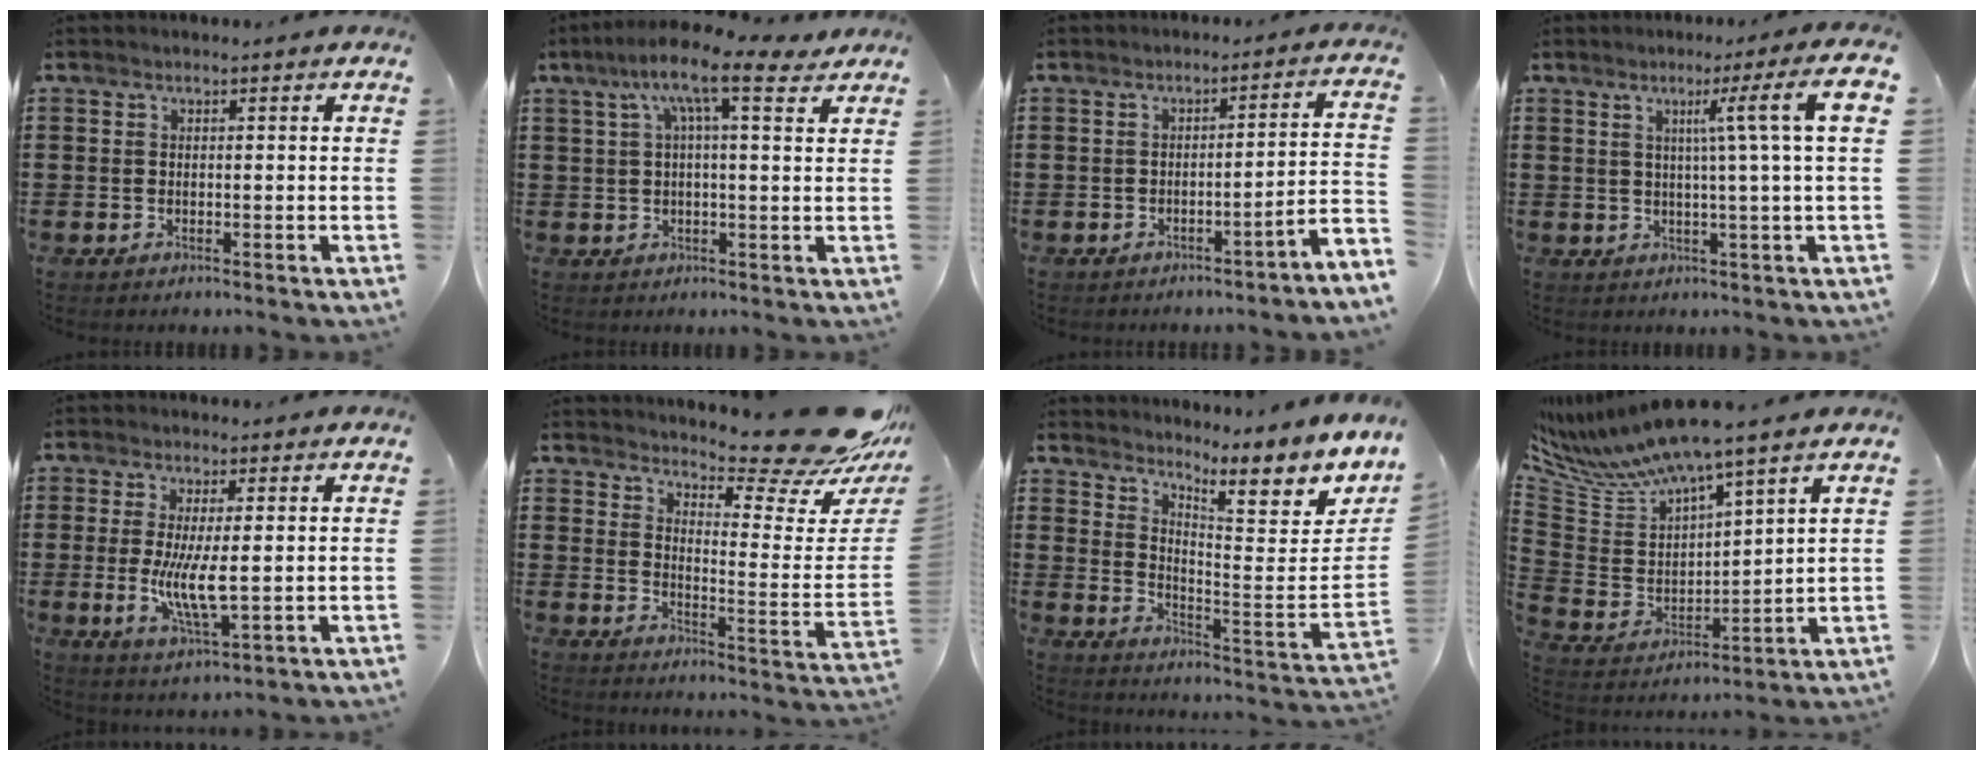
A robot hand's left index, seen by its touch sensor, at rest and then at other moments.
{"total": 9.1, "force": [5.4, 1.7, 7.1], "torque": [-0.145, -0.005, 0.091]}
{"total": 2.6, "force": [-2.1, -0.9, 1.2], "torque": [-0.025, -0.015, -0.050]}
{"total": 8.3, "force": [2.5, -0.6, 7.9], "torque": [-0.140, -0.004, 0.031]}
{"total": 6.9, "force": [0.0, 1.8, 6.7], "torque": [-0.127, -0.010, -0.004]}
{"total": 11.9, "force": [10.8, 0.4, 5.0], "torque": [-0.076, -0.098, 0.176]}
{"total": 6.1, "force": [4.9, 0.9, 3.6], "torque": [-0.057, -0.064, 0.068]}
{"total": 7.9, "force": [7.1, 0.4, 3.5], "torque": [-0.101, -0.048, 0.117]}